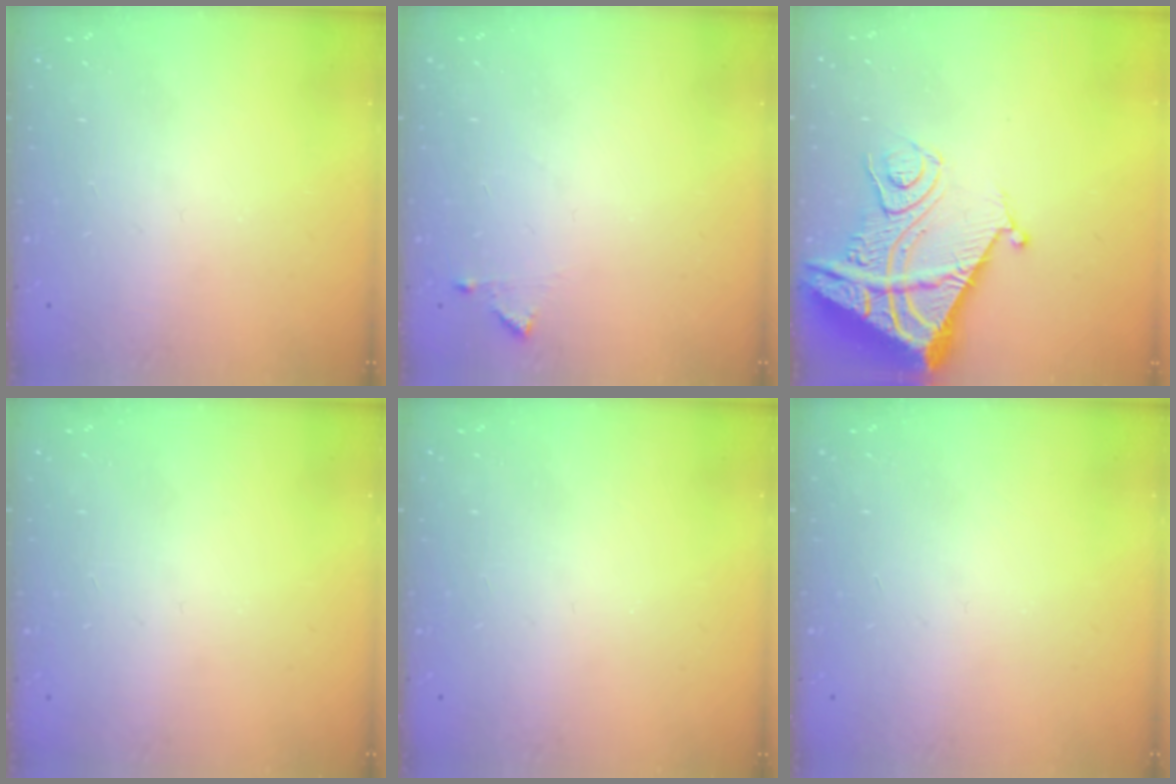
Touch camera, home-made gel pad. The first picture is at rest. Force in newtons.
{"total": 4.4, "press": 4.3, "slide": 0.4}
{"total": 14.0, "press": 13.9, "slide": 1.8}
{"total": 0.0}
{"total": 0.0}
{"total": 0.0}